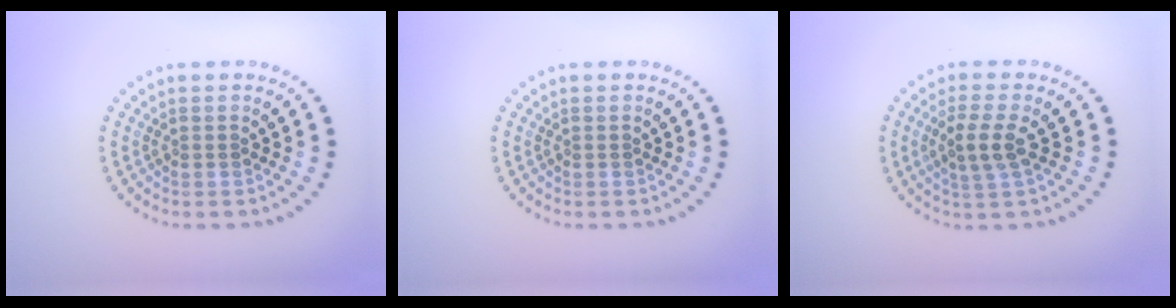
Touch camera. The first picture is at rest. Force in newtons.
{"total": 0.0}
{"total": 2.9, "press": 2.7, "slide": 1.2}